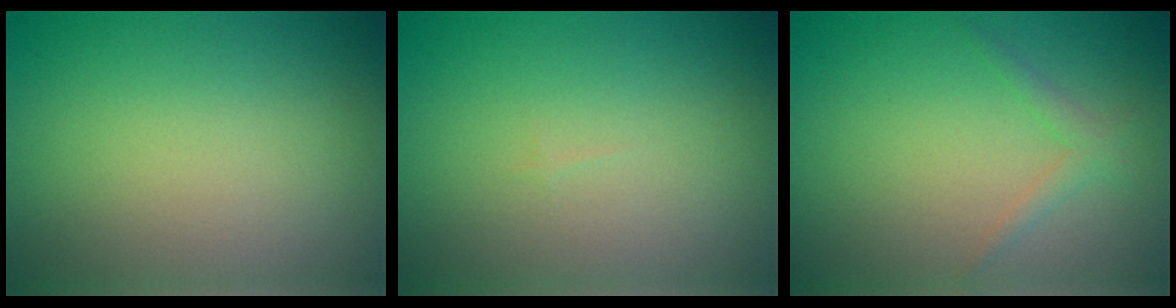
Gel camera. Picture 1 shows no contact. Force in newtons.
{"total": 0.0}
{"total": 1.3, "press": 1.3, "slide": 0.1}